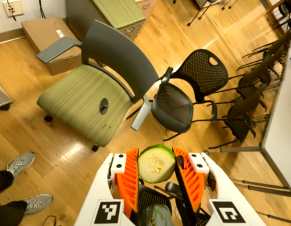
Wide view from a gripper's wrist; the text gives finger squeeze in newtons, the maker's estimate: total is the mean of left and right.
{"total": 9.0, "left": 9.1, "right": 8.9}